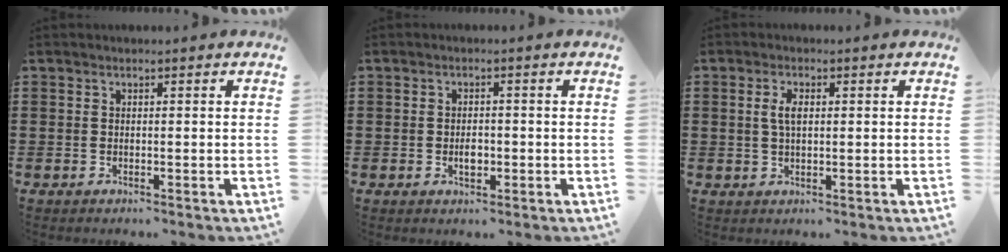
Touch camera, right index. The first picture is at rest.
{"total": 2.2, "force": [-0.6, 1.3, 1.8], "torque": [-0.024, 0.001, -0.013]}
{"total": 3.1, "force": [0.5, 1.3, 2.7], "torque": [-0.058, 0.008, 0.006]}